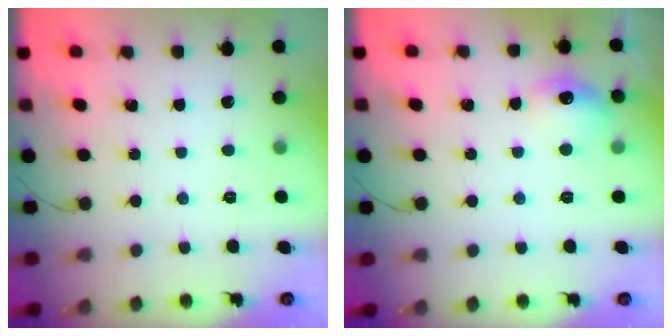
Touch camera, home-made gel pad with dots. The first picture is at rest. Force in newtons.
{"total": 9.0, "press": 8.9, "slide": 1.0}